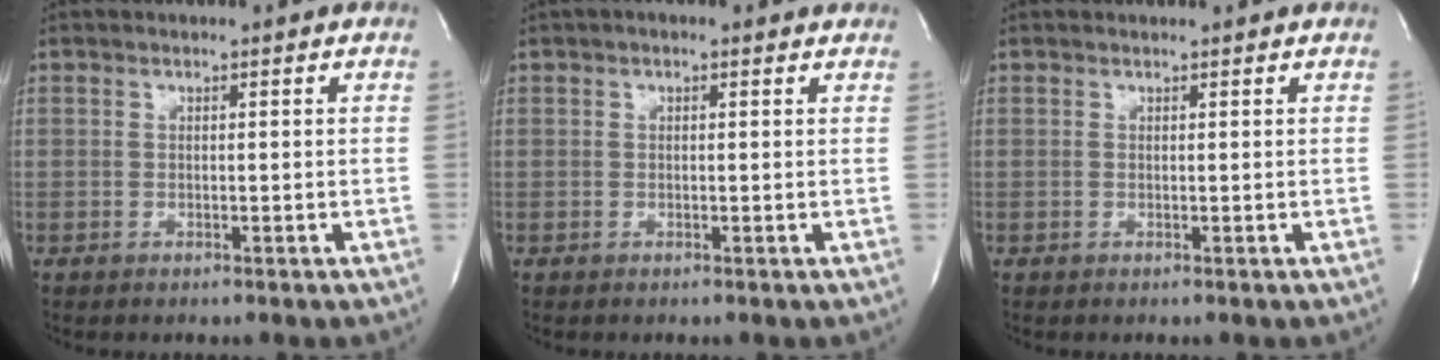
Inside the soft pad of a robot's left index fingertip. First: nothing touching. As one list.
[{"total": 2.4, "force": [1.6, 1.0, 1.4], "torque": [-0.022, 0.024, 0.018]}, {"total": 1.1, "force": [1.0, 0.1, 0.2], "torque": [-0.015, 0.009, 0.014]}]